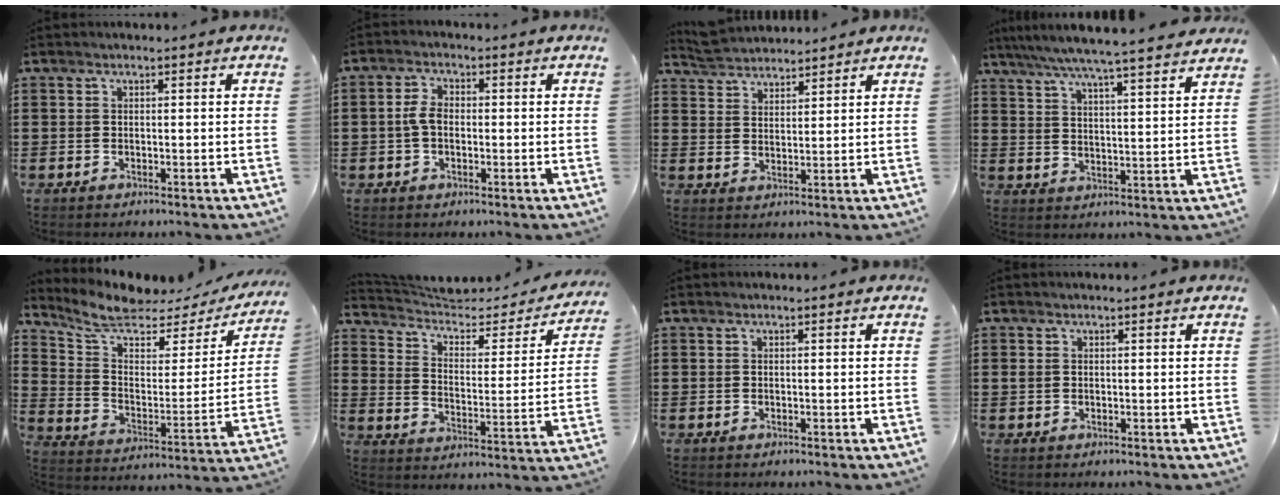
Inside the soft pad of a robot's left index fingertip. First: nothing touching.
{"total": 3.4, "force": [-0.2, 2.3, 2.6], "torque": [-0.067, 0.000, -0.009]}
{"total": 3.8, "force": [3.7, 0.6, 0.1], "torque": [-0.015, -0.007, 0.071]}
{"total": 6.1, "force": [5.4, -0.7, 2.6], "torque": [-0.072, -0.037, 0.091]}
{"total": 6.9, "force": [5.9, 2.0, 3.1], "torque": [-0.091, -0.043, 0.100]}
{"total": 4.8, "force": [3.9, 1.7, 2.3], "torque": [-0.066, -0.027, 0.061]}
{"total": 0.0}
{"total": 0.7, "force": [0.2, 0.5, 0.4], "torque": [-0.010, 0.003, 0.003]}